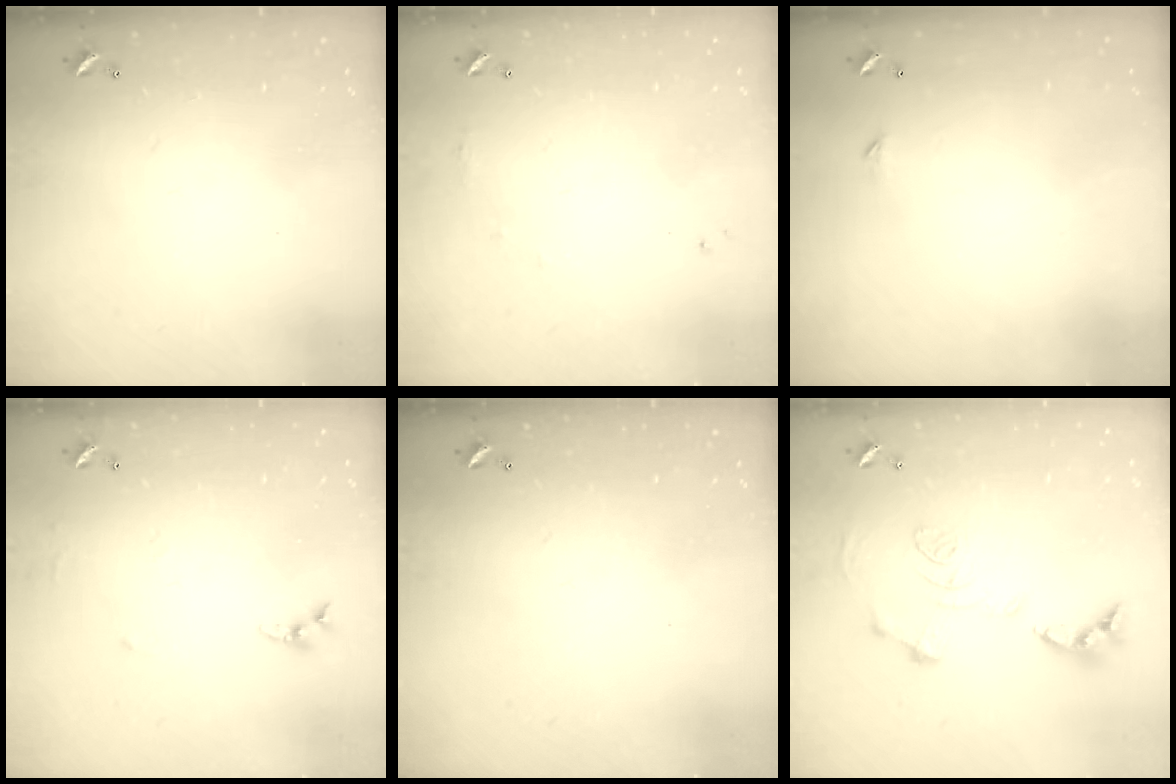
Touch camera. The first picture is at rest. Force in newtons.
{"total": 4.7, "press": 4.7, "slide": 0.7}
{"total": 2.3, "press": 2.3, "slide": 0.4}
{"total": 6.5, "press": 6.5, "slide": 0.8}
{"total": 0.0}
{"total": 1.2, "press": 0.4, "slide": 1.1}